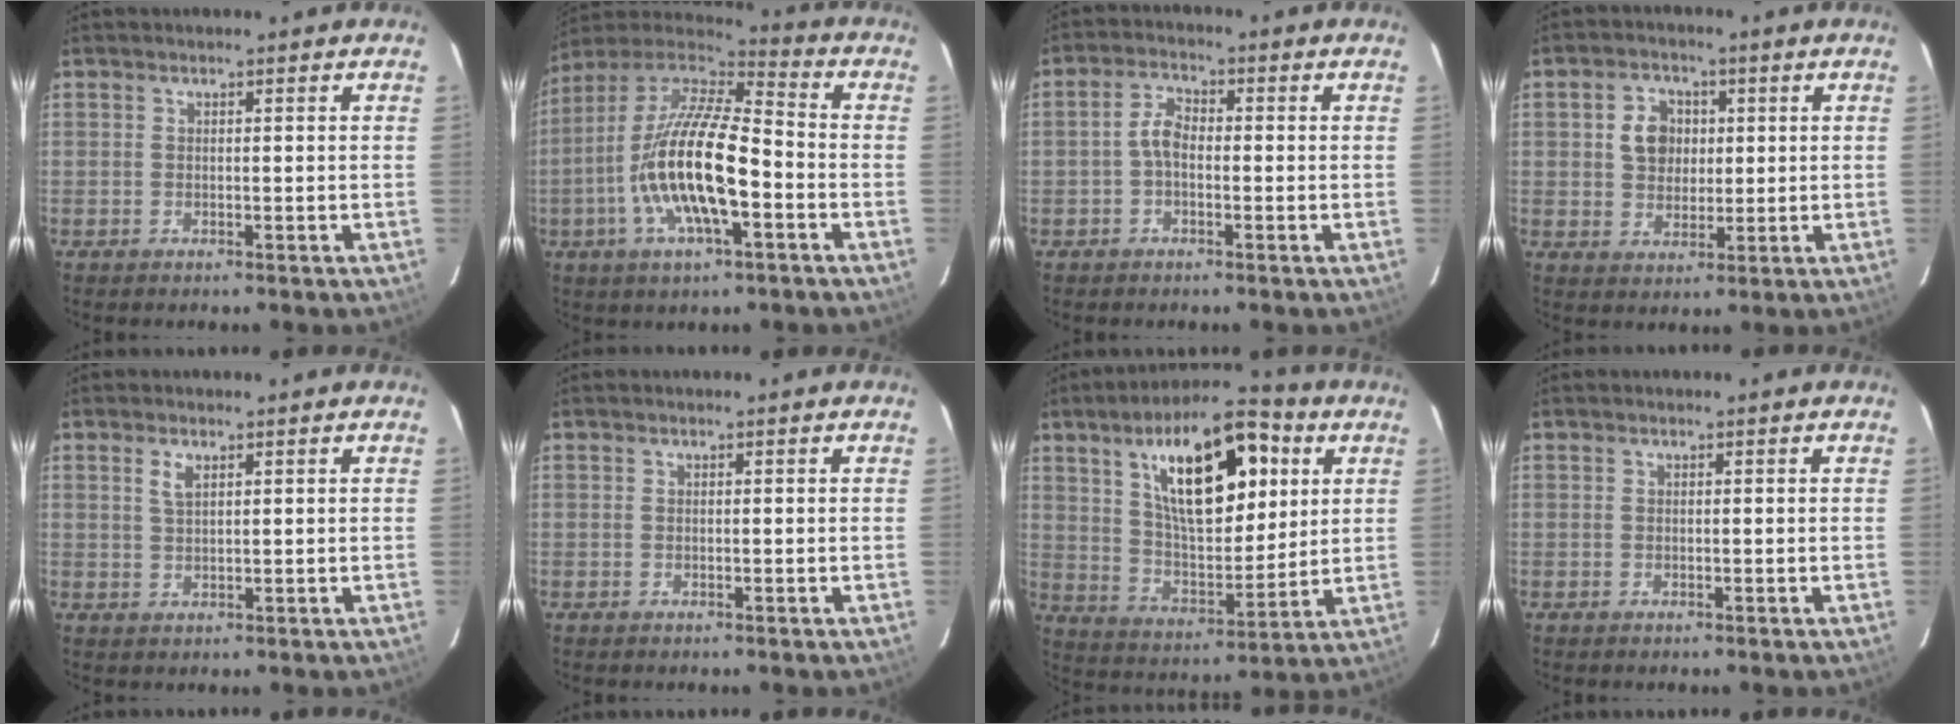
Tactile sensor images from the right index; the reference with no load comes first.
{"total": 19.8, "force": [-5.5, 6.2, 18.0], "torque": [-0.344, -0.016, -0.108]}
{"total": 3.5, "force": [-0.9, 2.0, 2.7], "torque": [-0.056, 0.014, -0.019]}
{"total": 6.4, "force": [1.2, 5.4, 3.3], "torque": [-0.060, 0.018, 0.026]}
{"total": 2.3, "force": [1.2, 1.0, 1.7], "torque": [-0.034, 0.002, 0.022]}
{"total": 0.0}
{"total": 20.7, "force": [8.5, 8.9, 16.6], "torque": [-0.277, 0.026, 0.149]}
{"total": 0.0}